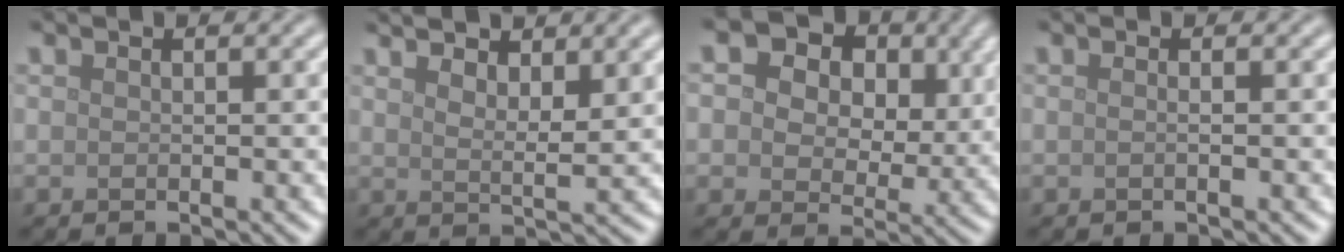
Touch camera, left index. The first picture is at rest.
{"total": 3.8, "force": [2.7, 1.0, 2.5], "torque": [-0.038, 0.002, 0.047]}
{"total": 12.3, "force": [5.5, 8.5, 7.0], "torque": [-0.097, 0.025, 0.070]}
{"total": 0.9, "force": [0.0, 0.4, 0.8], "torque": [-0.008, -0.009, -0.009]}